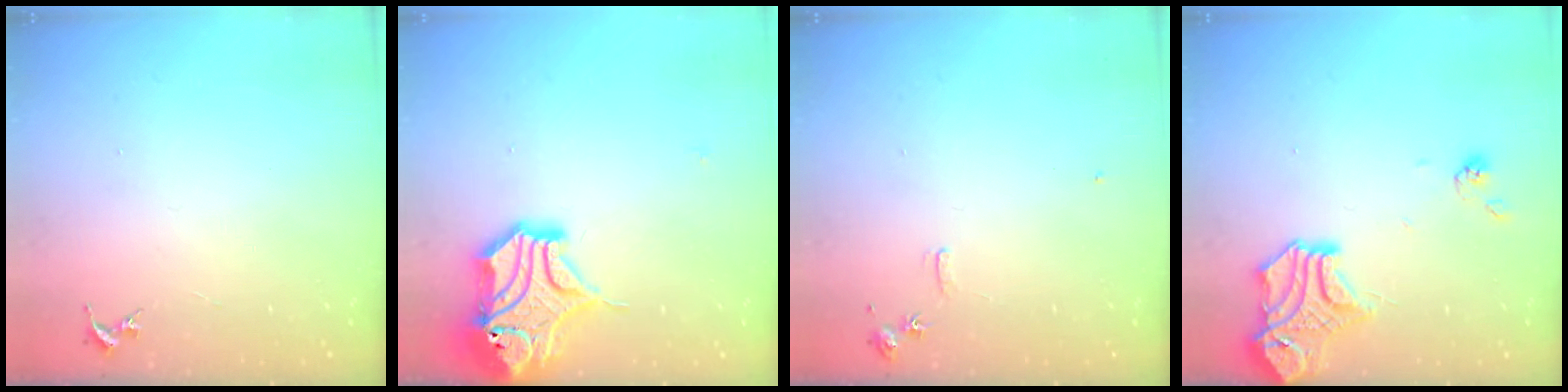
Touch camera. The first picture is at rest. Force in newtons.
{"total": 16.6, "press": 16.5, "slide": 2.1}
{"total": 6.2, "press": 6.2, "slide": 0.8}
{"total": 15.8, "press": 15.8, "slide": 1.5}